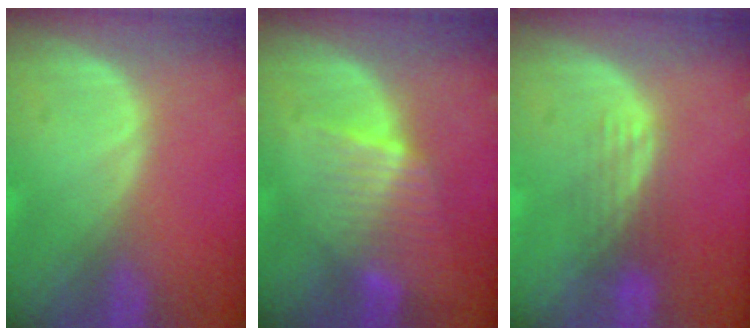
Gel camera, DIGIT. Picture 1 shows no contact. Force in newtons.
{"total": 6.5, "press": 5.7, "slide": 3.2}
{"total": 3.9, "press": 3.2, "slide": 2.3}